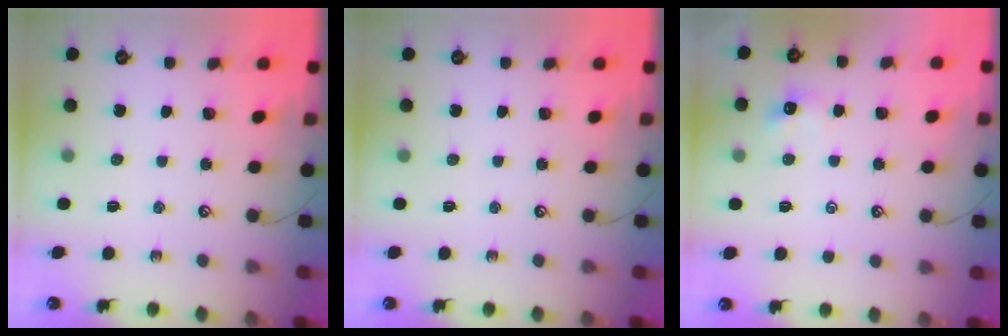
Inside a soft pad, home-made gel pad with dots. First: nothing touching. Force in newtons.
{"total": 0.0}
{"total": 0.7, "press": 0.6, "slide": 0.4}